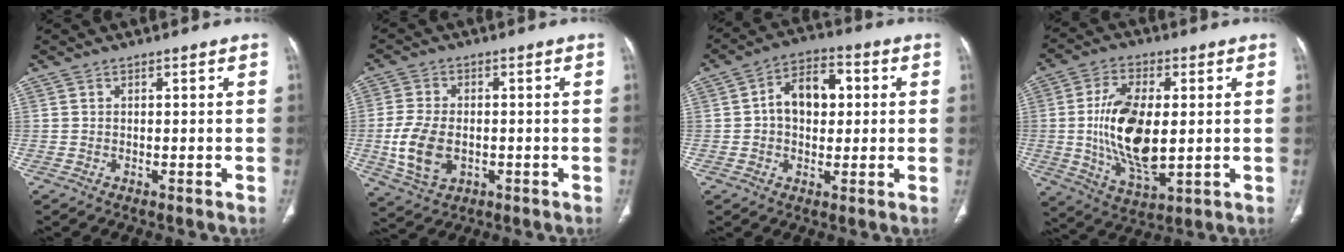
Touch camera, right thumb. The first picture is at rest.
{"total": 9.7, "force": [-1.6, 6.4, 7.1], "torque": [-0.145, 0.000, -0.022]}
{"total": 9.9, "force": [1.2, 6.6, 7.2], "torque": [-0.093, 0.020, 0.014]}
{"total": 15.7, "force": [0.2, 7.7, 13.7], "torque": [-0.256, -0.015, 0.010]}